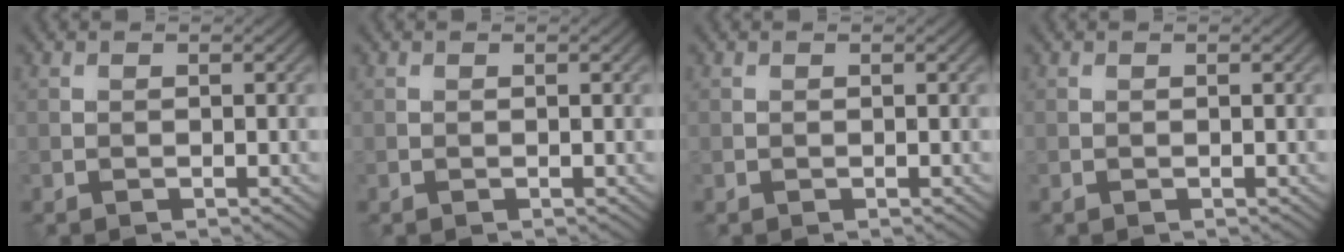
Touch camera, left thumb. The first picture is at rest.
{"total": 0.0}
{"total": 0.0}
{"total": 0.0}